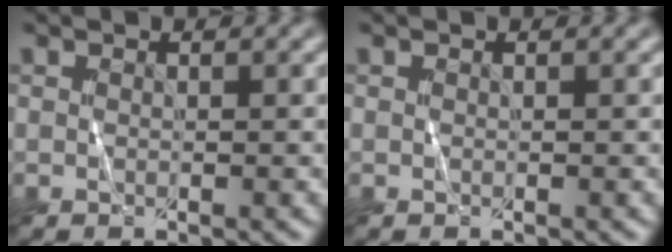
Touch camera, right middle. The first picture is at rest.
{"total": 0.0}